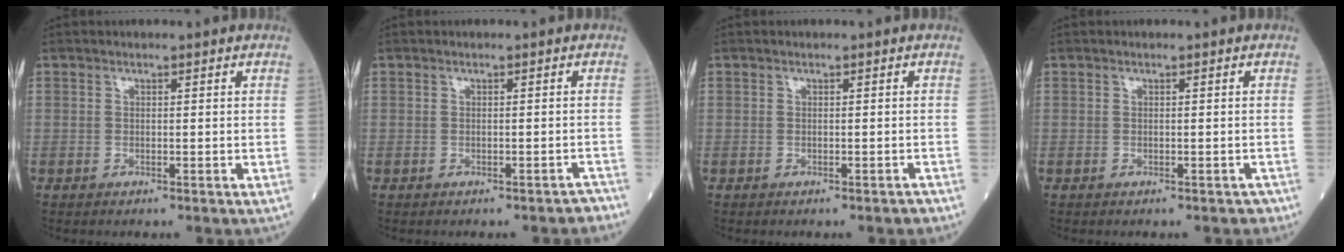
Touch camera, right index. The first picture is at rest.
{"total": 2.4, "force": [-2.1, 0.8, 0.8], "torque": [-0.002, -0.001, -0.023]}
{"total": 1.0, "force": [-0.9, 0.3, 0.5], "torque": [-0.008, -0.002, -0.009]}
{"total": 1.4, "force": [-1.1, 0.7, 0.6], "torque": [-0.005, 0.001, -0.011]}